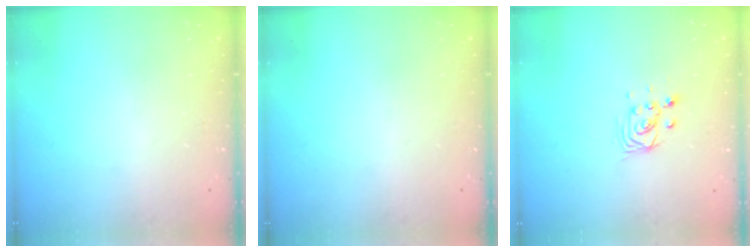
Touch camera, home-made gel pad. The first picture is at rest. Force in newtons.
{"total": 0.0}
{"total": 3.6, "press": 3.6, "slide": 0.1}